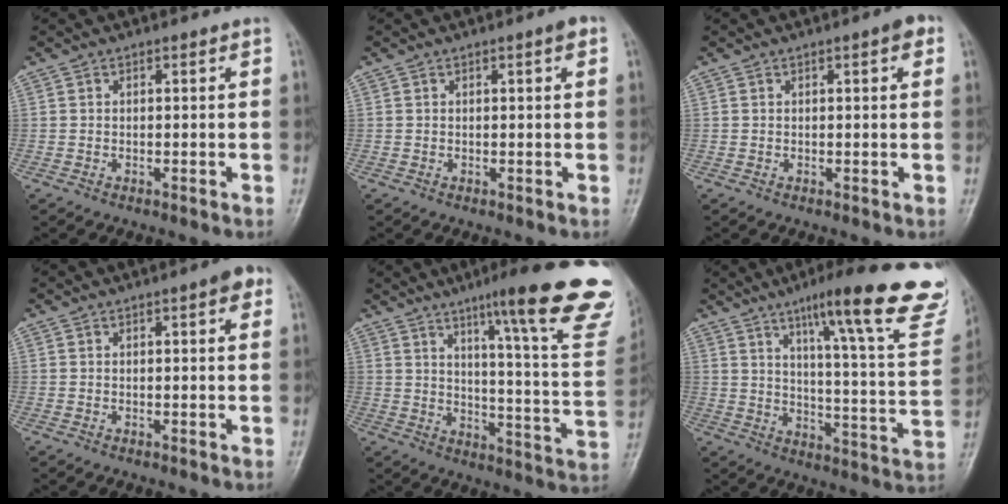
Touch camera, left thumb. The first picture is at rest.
{"total": 1.5, "force": [0.6, 0.3, 1.3], "torque": [-0.017, 0.003, 0.007]}
{"total": 2.3, "force": [0.9, 0.7, 2.0], "torque": [-0.018, 0.003, 0.009]}
{"total": 2.9, "force": [1.2, 0.9, 2.5], "torque": [-0.024, 0.004, 0.011]}
{"total": 25.7, "force": [15.7, 3.6, 20.0], "torque": [-0.237, -0.070, 0.209]}
{"total": 26.1, "force": [16.7, 4.2, 19.6], "torque": [-0.246, -0.065, 0.227]}